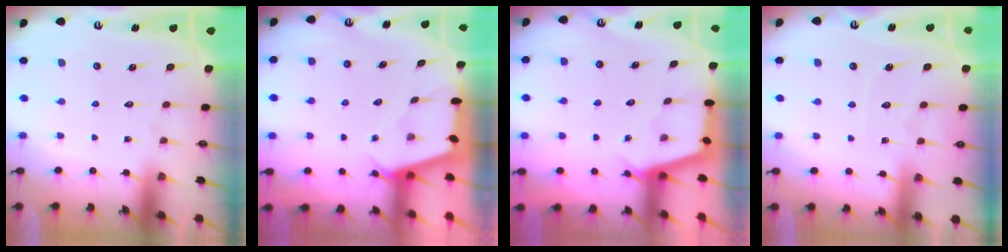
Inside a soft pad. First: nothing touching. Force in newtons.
{"total": 2.4, "press": 2.4, "slide": 0.3}
{"total": 2.8, "press": 2.8, "slide": 0.3}
{"total": 4.3, "press": 4.2, "slide": 0.5}